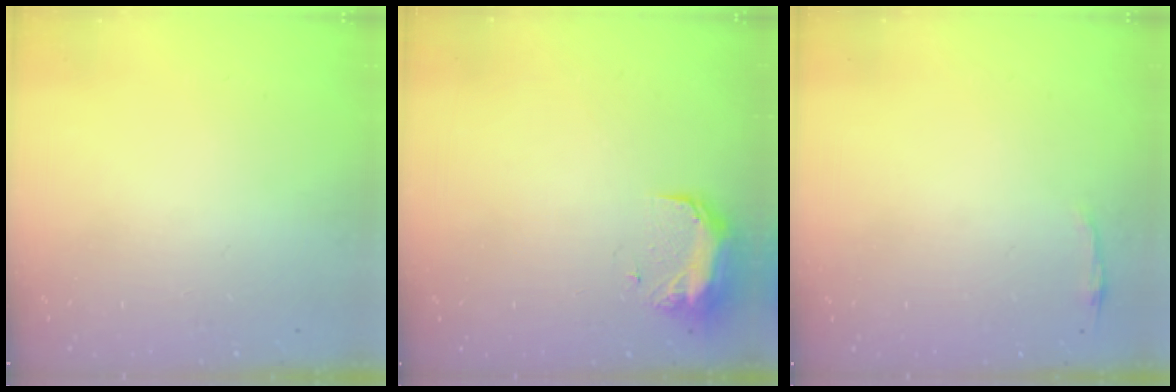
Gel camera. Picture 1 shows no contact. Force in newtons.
{"total": 11.2, "press": 9.8, "slide": 5.5}
{"total": 2.8, "press": 2.8, "slide": 0.6}